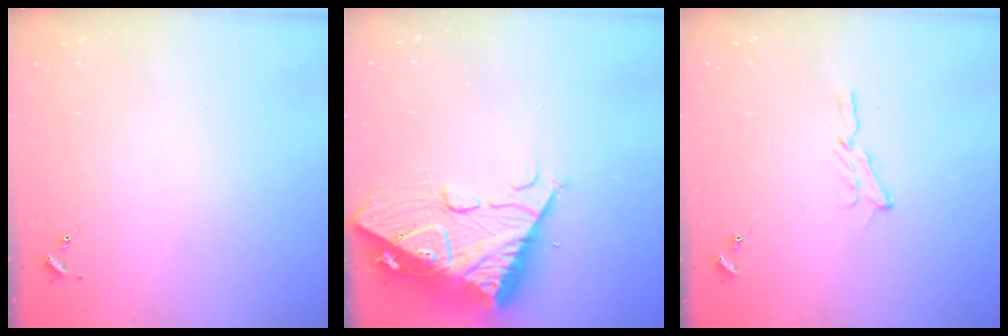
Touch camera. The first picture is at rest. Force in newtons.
{"total": 21.1, "press": 21.0, "slide": 2.0}
{"total": 5.3, "press": 5.2, "slide": 0.5}